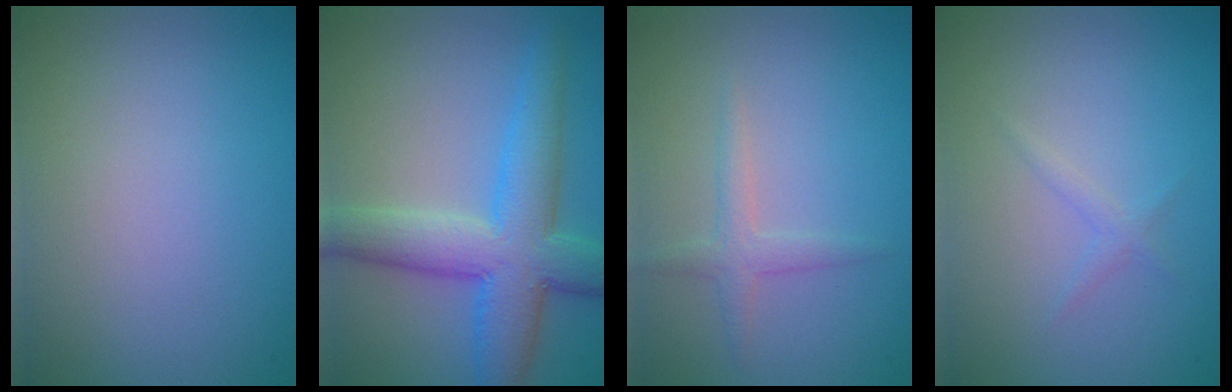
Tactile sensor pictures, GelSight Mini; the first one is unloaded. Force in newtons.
{"total": 7.7, "press": 7.7, "slide": 0.1}
{"total": 1.7, "press": 1.7, "slide": 0.1}
{"total": 0.9, "press": 0.9, "slide": 0.0}